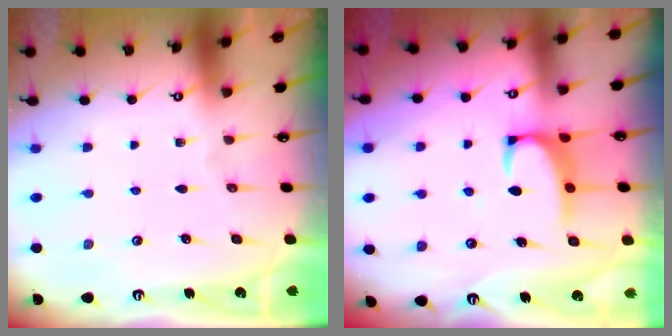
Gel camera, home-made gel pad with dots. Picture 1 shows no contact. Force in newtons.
{"total": 2.7, "press": 2.5, "slide": 1.0}